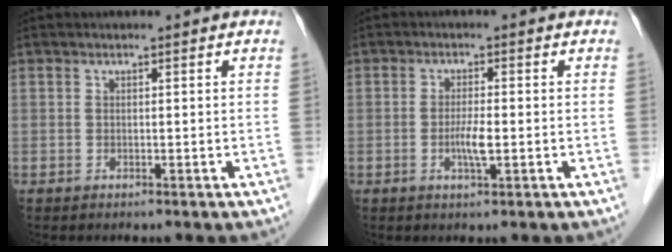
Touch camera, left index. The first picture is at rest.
{"total": 3.1, "force": [-1.0, 0.3, 2.9], "torque": [-0.061, -0.006, -0.018]}